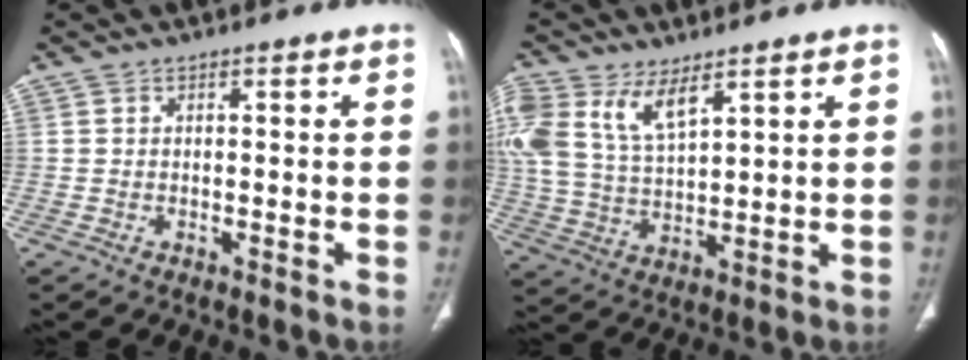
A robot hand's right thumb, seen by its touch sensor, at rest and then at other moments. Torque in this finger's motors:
{"motor_torque": [0.29, 0.75, 1.03, 1.04, 0.14]}